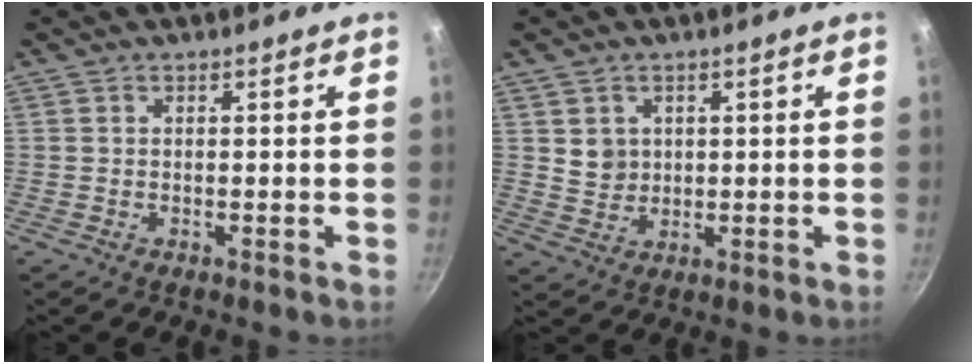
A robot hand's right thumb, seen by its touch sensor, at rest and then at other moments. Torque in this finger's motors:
{"motor_torque": [0.08, 1.50, 0.08, -0.14, -0.01]}